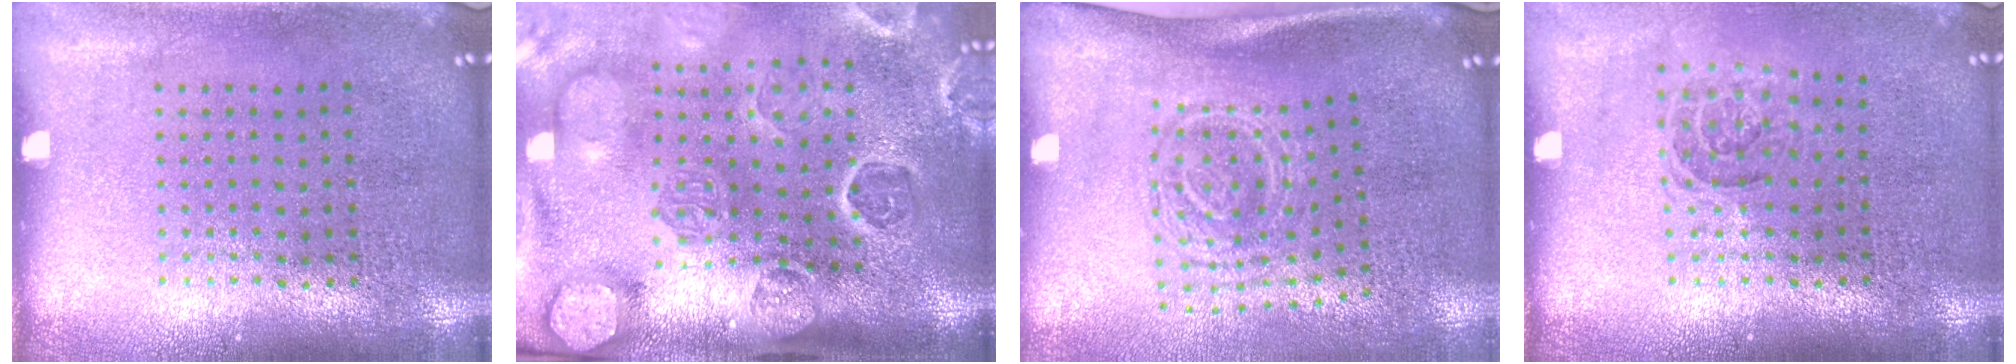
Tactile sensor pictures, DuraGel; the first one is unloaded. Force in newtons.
{"total": 4.5, "press": 3.5, "slide": 2.7}
{"total": 1.7, "press": 1.2, "slide": 1.2}
{"total": 1.1, "press": 1.0, "slide": 0.4}